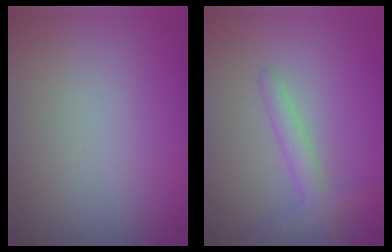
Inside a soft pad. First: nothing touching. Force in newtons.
{"total": 2.4, "press": 2.4, "slide": 0.1}